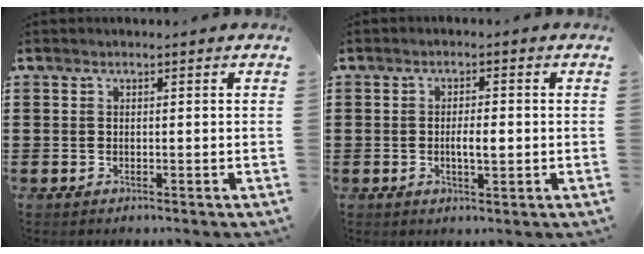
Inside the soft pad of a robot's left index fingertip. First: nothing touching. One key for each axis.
{"total": 3.1, "fx": -0.2, "fy": 0.9, "fz": 2.9, "tx": -0.052, "ty": 0.001, "tz": -0.005}